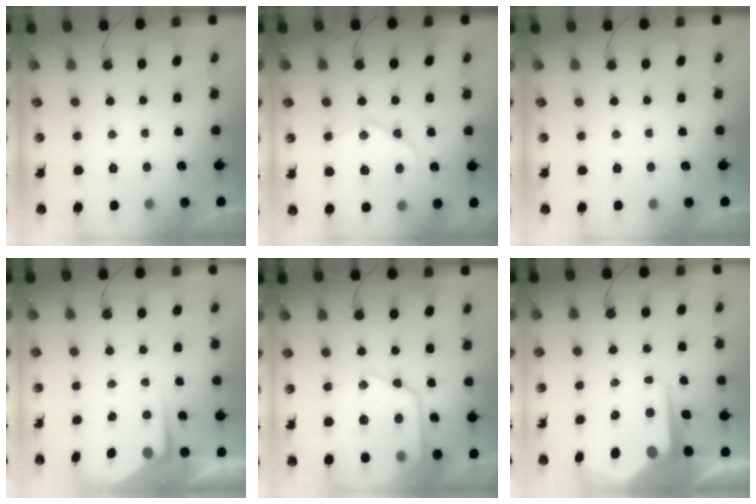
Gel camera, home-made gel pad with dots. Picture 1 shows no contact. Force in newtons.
{"total": 14.9, "press": 14.9, "slide": 1.4}
{"total": 0.0}
{"total": 4.8, "press": 4.7, "slide": 0.4}
{"total": 18.8, "press": 18.7, "slide": 1.9}
{"total": 8.8, "press": 8.7, "slide": 0.9}